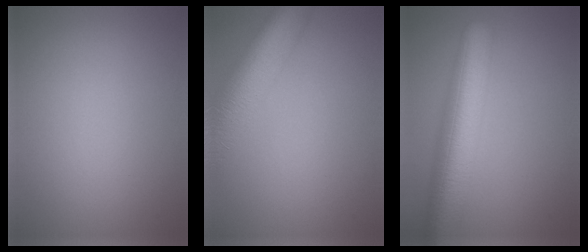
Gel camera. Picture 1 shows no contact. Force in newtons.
{"total": 10.1, "press": 10.1, "slide": 0.7}
{"total": 9.4, "press": 9.4, "slide": 0.5}